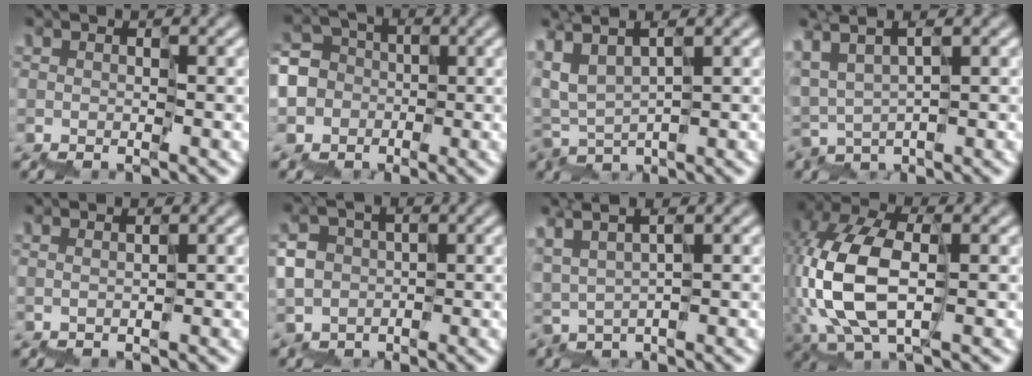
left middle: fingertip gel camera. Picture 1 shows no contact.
{"total": 5.4, "force": [-2.6, 4.7, -0.4], "torque": [0.006, 0.013, -0.072]}
{"total": 2.3, "force": [1.3, 0.3, 1.9], "torque": [-0.062, 0.010, 0.028]}
{"total": 2.7, "force": [1.9, 0.6, 1.8], "torque": [-0.052, 0.010, 0.043]}
{"total": 0.8, "force": [-0.1, -0.8, 0.0], "torque": [0.002, 0.000, 0.007]}
{"total": 1.7, "force": [-0.6, 1.6, -0.1], "torque": [-0.008, 0.010, -0.017]}
{"total": 1.9, "force": [1.6, 0.1, 1.0], "torque": [-0.037, 0.003, 0.039]}
{"total": 6.7, "force": [-0.7, 3.1, 5.9], "torque": [-0.152, 0.020, -0.015]}